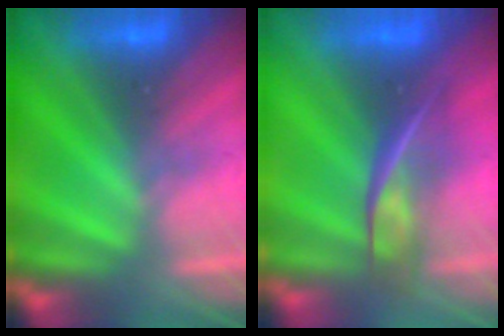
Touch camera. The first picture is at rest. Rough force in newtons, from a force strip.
{"total": 2.4}